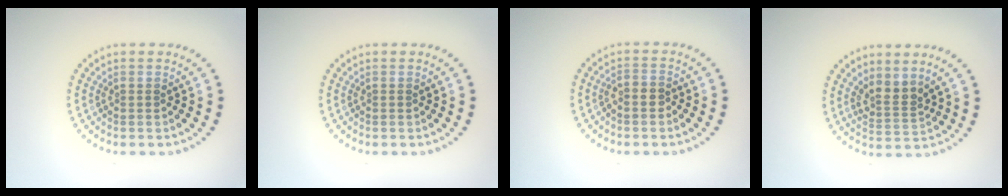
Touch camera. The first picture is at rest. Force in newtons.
{"total": 0.0}
{"total": 1.2, "press": 0.9, "slide": 0.7}
{"total": 2.4, "press": 1.8, "slide": 1.6}